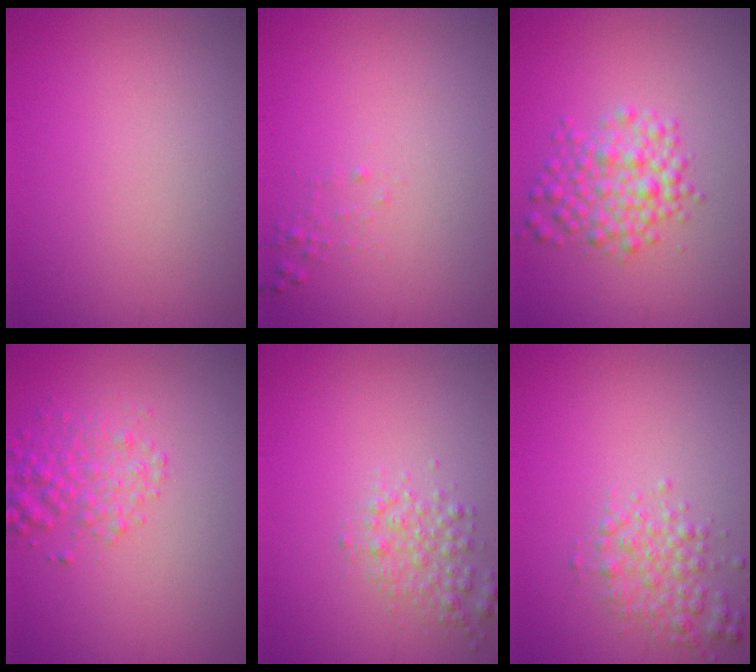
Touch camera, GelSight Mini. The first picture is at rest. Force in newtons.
{"total": 0.6, "press": 0.6, "slide": 0.0}
{"total": 3.7, "press": 3.7, "slide": 0.1}
{"total": 2.6, "press": 2.6, "slide": 0.1}
{"total": 2.2, "press": 2.2, "slide": 0.0}
{"total": 2.5, "press": 2.5, "slide": 0.0}